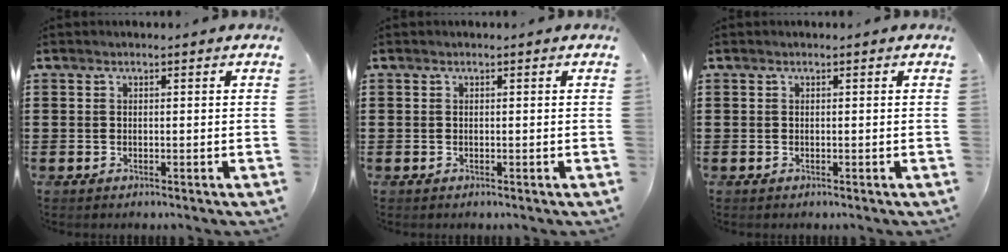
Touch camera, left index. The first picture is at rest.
{"total": 0.0}
{"total": 0.0}